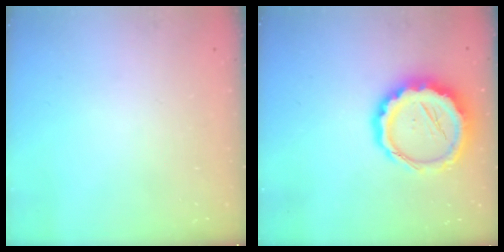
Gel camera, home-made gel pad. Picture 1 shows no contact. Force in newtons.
{"total": 11.8, "press": 11.4, "slide": 2.8}